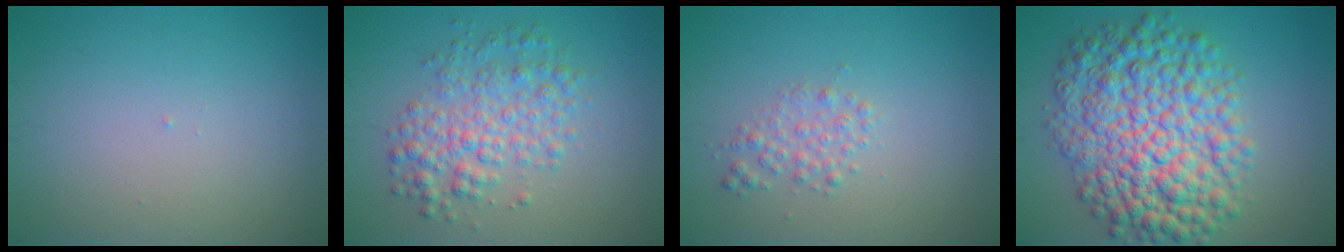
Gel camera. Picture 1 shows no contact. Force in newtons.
{"total": 4.4, "press": 4.4, "slide": 0.0}
{"total": 1.7, "press": 1.7, "slide": 0.0}
{"total": 10.8, "press": 10.8, "slide": 0.1}